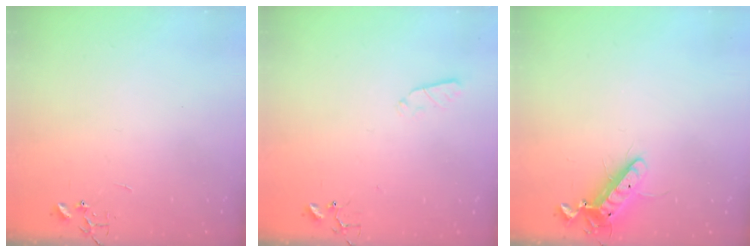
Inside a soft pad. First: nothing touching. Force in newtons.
{"total": 2.9, "press": 2.8, "slide": 0.5}
{"total": 11.8, "press": 11.6, "slide": 2.2}